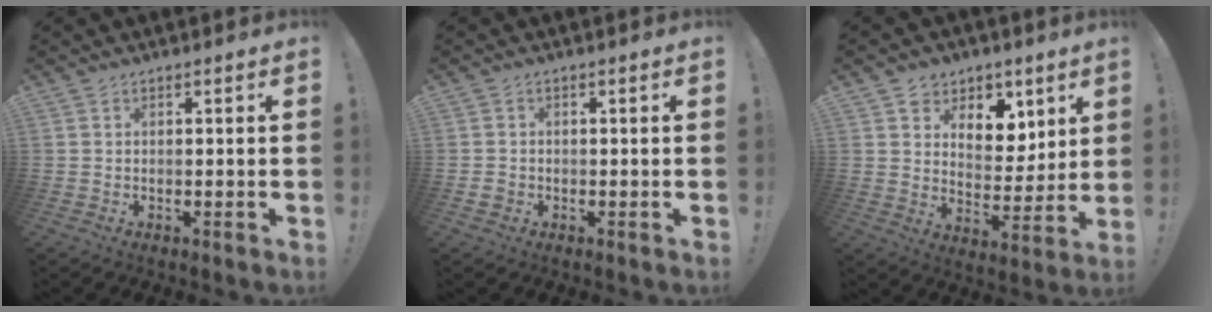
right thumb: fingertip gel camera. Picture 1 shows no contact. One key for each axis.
{"total": 1.7, "fx": -0.7, "fy": 1.4, "fz": 0.8, "tx": -0.017, "ty": 0.005, "tz": -0.012}
{"total": 9.3, "fx": 5.4, "fy": 7.0, "fz": 2.8, "tx": -0.035, "ty": -0.038, "tz": 0.108}